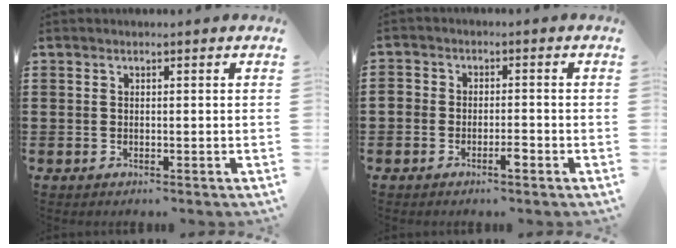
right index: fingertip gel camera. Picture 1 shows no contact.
{"total": 2.5, "force": [-1.8, 1.2, 1.2], "torque": [-0.025, 0.006, -0.035]}